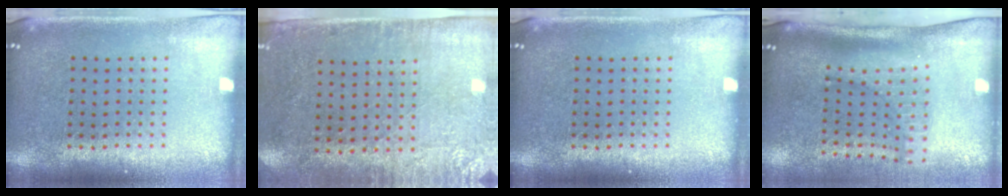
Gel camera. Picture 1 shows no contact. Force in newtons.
{"total": 2.8, "press": 2.3, "slide": 1.6}
{"total": 0.0}
{"total": 1.9, "press": 1.4, "slide": 1.3}